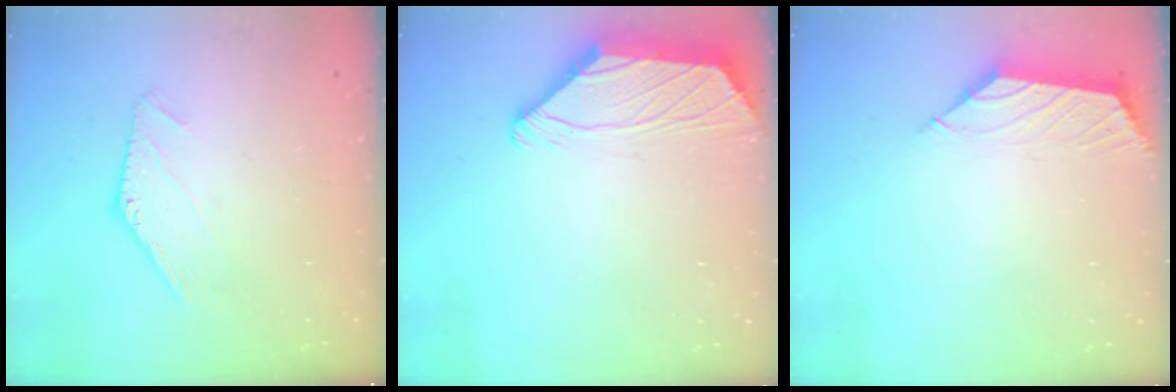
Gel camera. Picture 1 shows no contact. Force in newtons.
{"total": 2.0, "press": 1.8, "slide": 0.8}
{"total": 2.4, "press": 2.3, "slide": 0.6}